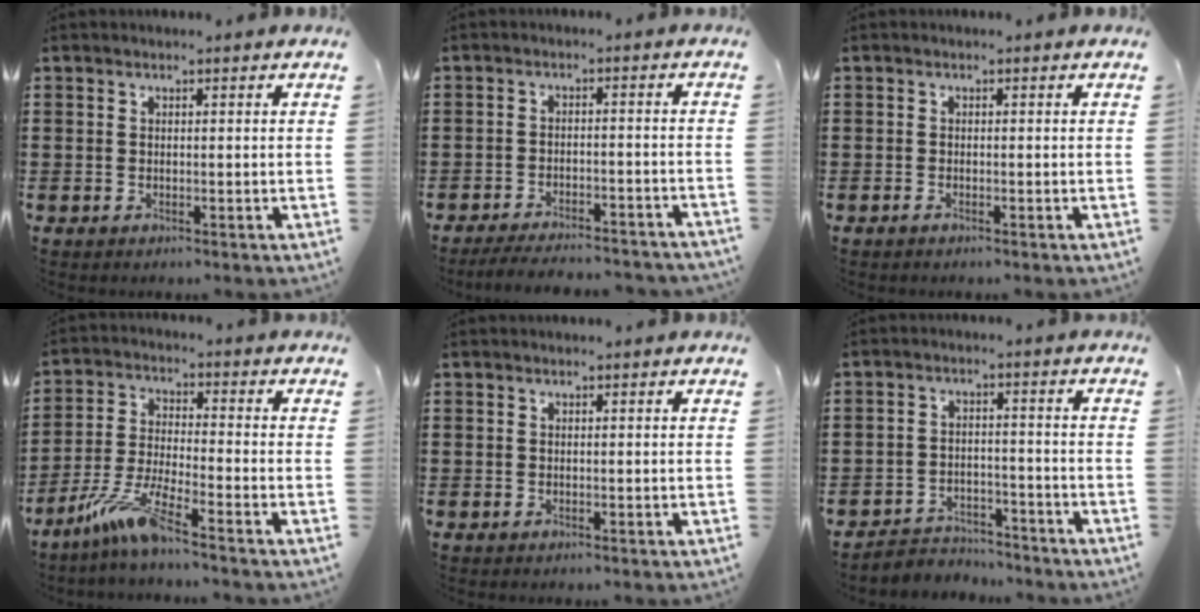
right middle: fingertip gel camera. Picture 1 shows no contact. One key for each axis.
{"total": 3.8, "fx": -3.6, "fy": -0.6, "fz": 1.1, "tx": -0.011, "ty": -0.002, "tz": -0.068}
{"total": 0.5, "fx": -0.4, "fy": 0.0, "fz": 0.4, "tx": -0.008, "ty": -0.003, "tz": -0.006}
{"total": 7.9, "fx": -5.7, "fy": 0.1, "fz": 5.4, "tx": -0.126, "ty": -0.020, "tz": -0.115}
{"total": 0.0}
{"total": 3.2, "fx": -3.2, "fy": 0.5, "fz": -0.4, "tx": 0.002, "ty": 0.002, "tz": -0.070}